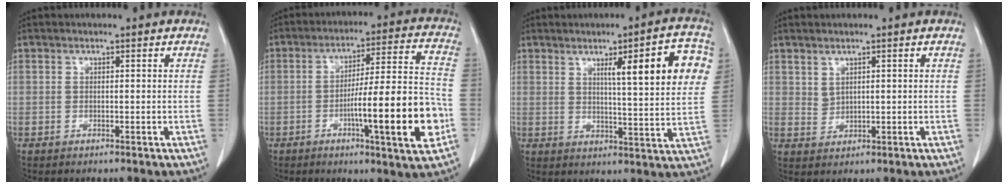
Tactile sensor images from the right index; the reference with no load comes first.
{"total": 16.4, "force": [-4.9, 0.7, 15.6], "torque": [-0.240, 0.001, -0.073]}
{"total": 12.0, "force": [4.3, 1.4, 11.2], "torque": [-0.146, 0.011, 0.055]}
{"total": 1.6, "force": [1.0, 1.0, 0.8], "torque": [-0.014, -0.004, 0.026]}